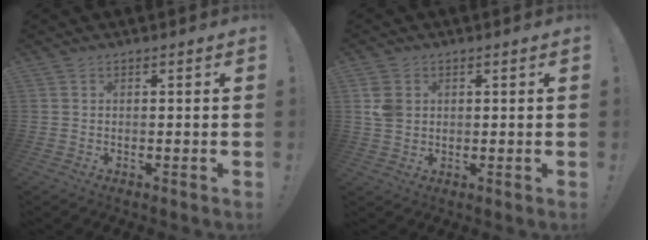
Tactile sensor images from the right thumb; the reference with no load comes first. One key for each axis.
{"total": 5.3, "fx": 1.5, "fy": 4.3, "fz": 2.8, "tx": -0.047, "ty": 0.003, "tz": 0.030}